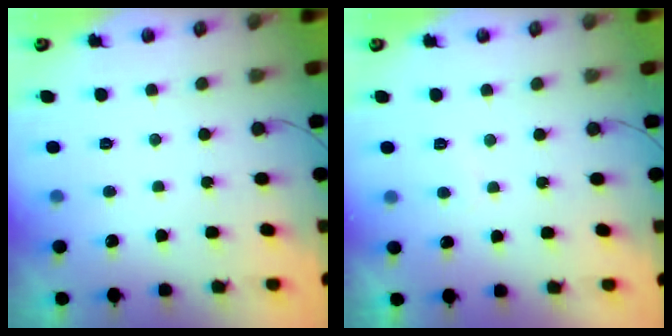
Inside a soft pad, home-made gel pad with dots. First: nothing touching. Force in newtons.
{"total": 2.1, "press": 2.0, "slide": 0.6}